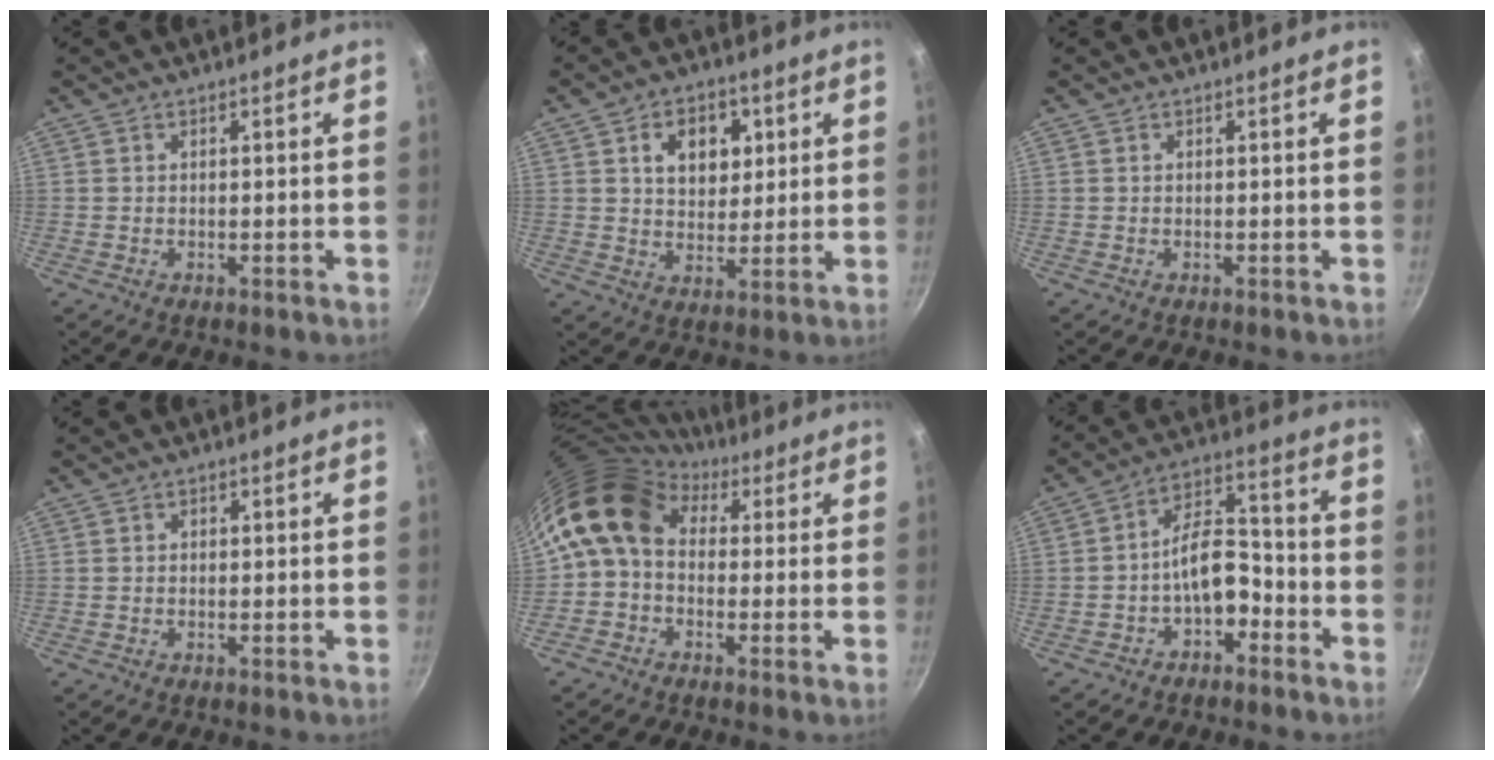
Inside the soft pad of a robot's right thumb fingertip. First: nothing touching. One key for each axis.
{"total": 7.0, "fx": 2.3, "fy": 5.0, "fz": 4.4, "tx": -0.045, "ty": -0.005, "tz": 0.035}
{"total": 0.0}
{"total": 0.7, "fx": 0.1, "fy": 0.7, "fz": 0.3, "tx": -0.001, "ty": 0.004, "tz": 0.000}
{"total": 10.5, "fx": 2.5, "fy": 7.9, "fz": 6.5, "tx": -0.102, "ty": 0.019, "tz": 0.019}
{"total": 9.2, "fx": -3.6, "fy": 5.4, "fz": 6.4, "tx": -0.074, "ty": 0.060, "tz": -0.062}